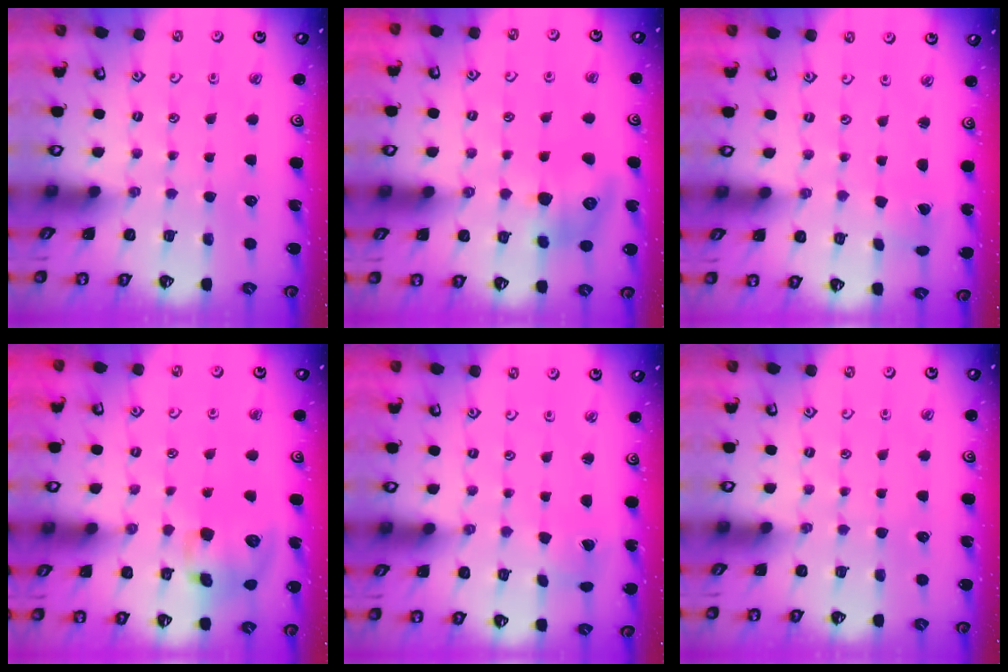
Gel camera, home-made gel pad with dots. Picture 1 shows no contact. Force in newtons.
{"total": 12.6, "press": 12.5, "slide": 1.2}
{"total": 0.7, "press": 0.7, "slide": 0.1}
{"total": 11.7, "press": 11.5, "slide": 2.0}
{"total": 2.9, "press": 2.9, "slide": 0.2}
{"total": 0.0}